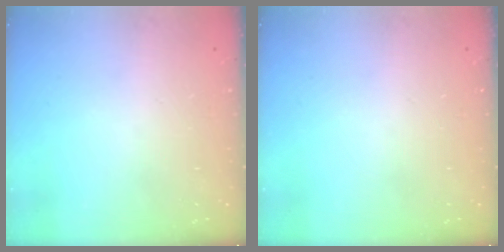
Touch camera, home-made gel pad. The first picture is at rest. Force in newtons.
{"total": 0.0}